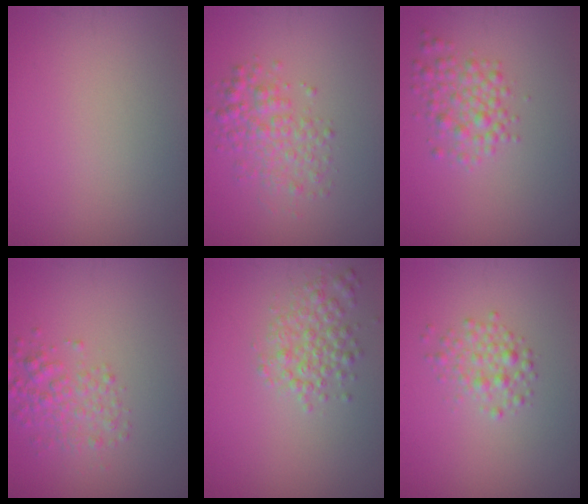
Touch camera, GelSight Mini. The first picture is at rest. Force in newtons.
{"total": 3.3, "press": 3.3, "slide": 0.1}
{"total": 3.0, "press": 3.0, "slide": 0.1}
{"total": 2.9, "press": 2.9, "slide": 0.0}
{"total": 2.8, "press": 2.8, "slide": 0.1}
{"total": 2.0, "press": 2.0, "slide": 0.1}